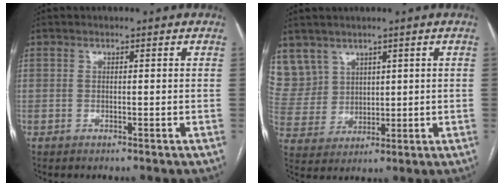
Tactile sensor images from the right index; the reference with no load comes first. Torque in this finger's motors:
{"motor_torque": [-0.25, 0.42, -0.05, 0.00]}